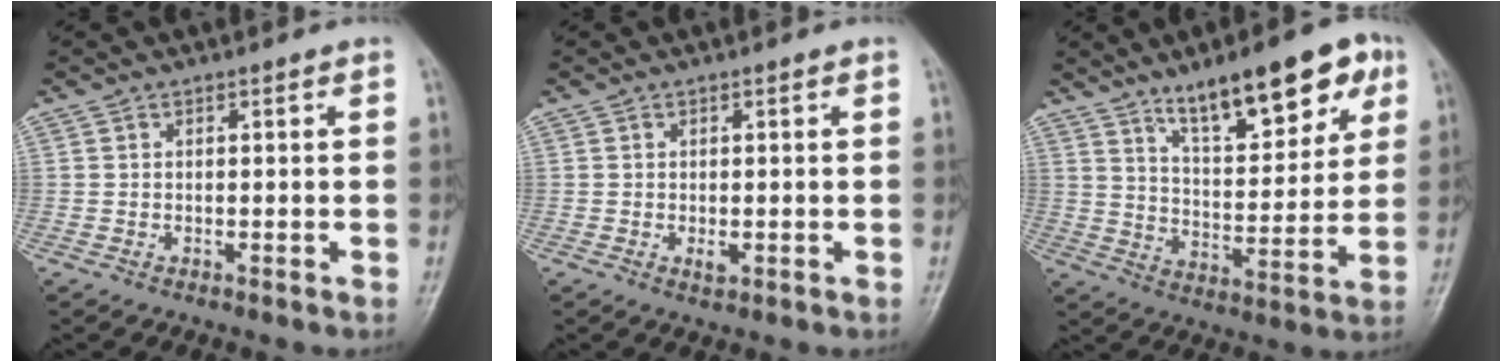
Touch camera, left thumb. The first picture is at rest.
{"total": 1.6, "force": [-0.1, 0.9, 1.3], "torque": [-0.017, -0.004, 0.000]}
{"total": 17.3, "force": [10.1, 6.0, 12.7], "torque": [-0.149, -0.038, 0.161]}